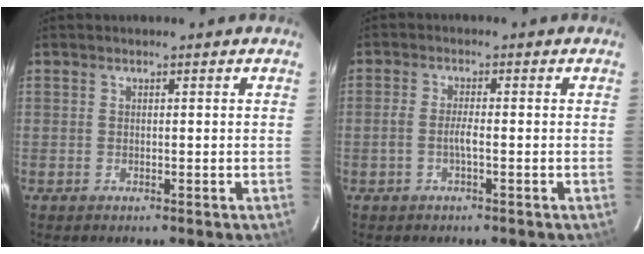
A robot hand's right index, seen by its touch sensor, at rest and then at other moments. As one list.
[{"total": 2.4, "force": [-0.8, 0.3, 2.2], "torque": [-0.048, 0.003, -0.017]}]